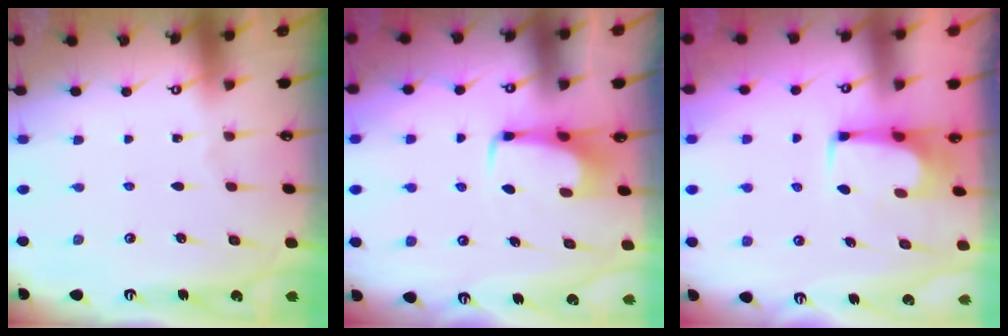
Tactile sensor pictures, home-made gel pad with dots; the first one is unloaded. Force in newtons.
{"total": 3.3, "press": 3.3, "slide": 0.4}
{"total": 1.6, "press": 1.5, "slide": 0.3}